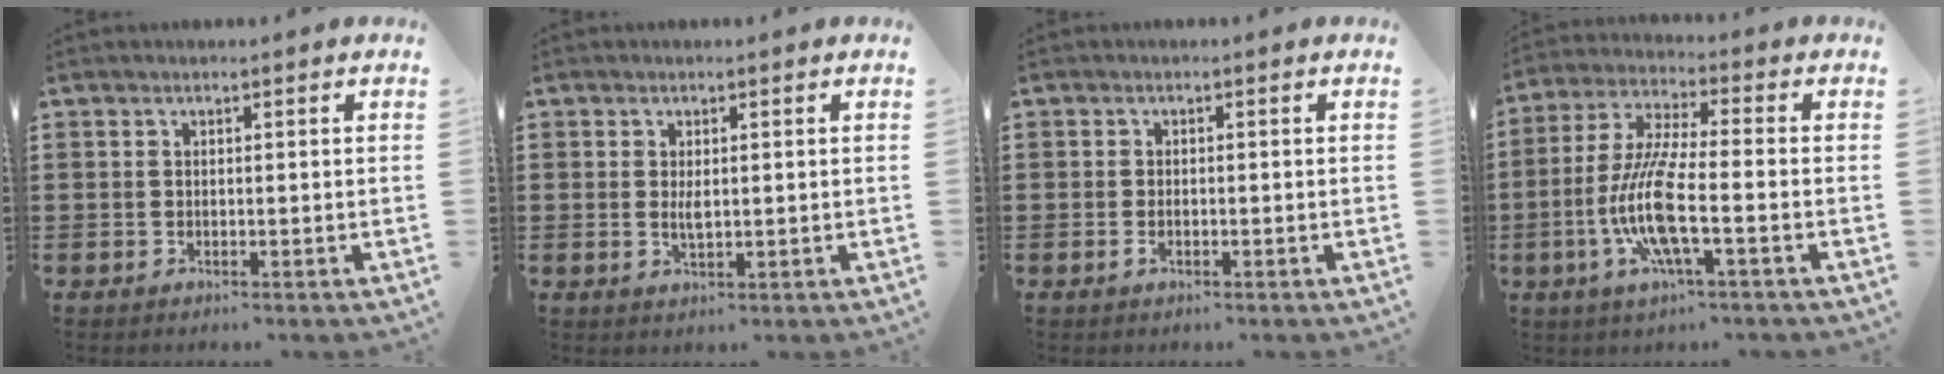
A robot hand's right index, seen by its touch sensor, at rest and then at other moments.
{"total": 2.1, "force": [0.2, 0.8, 2.0], "torque": [-0.039, 0.001, 0.004]}
{"total": 1.2, "force": [-0.5, 0.5, 0.9], "torque": [-0.026, -0.006, -0.011]}
{"total": 10.8, "force": [-3.5, 2.3, 10.0], "torque": [-0.226, -0.014, -0.073]}